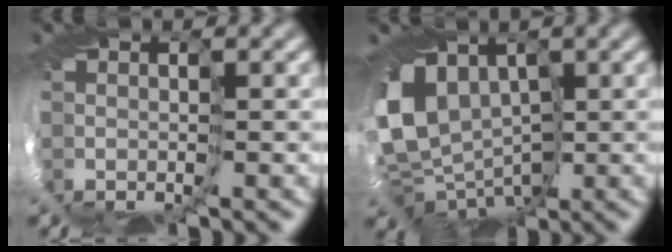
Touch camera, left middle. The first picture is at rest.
{"total": 8.4, "force": [1.2, 6.9, 4.7], "torque": [-0.104, -0.012, 0.029]}